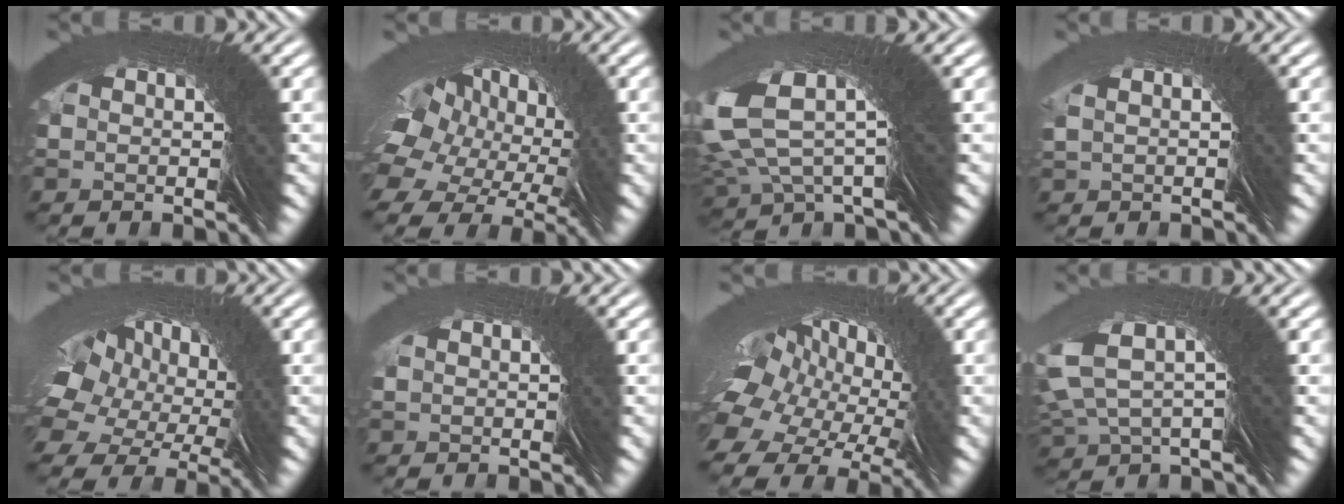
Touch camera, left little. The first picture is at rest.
{"total": 6.7, "force": [2.0, 5.1, 3.8], "torque": [-0.044, 0.006, 0.018]}
{"total": 3.3, "force": [1.7, 0.5, 2.7], "torque": [-0.074, 0.025, 0.020]}
{"total": 1.6, "force": [0.9, -1.2, -0.5], "torque": [0.010, 0.012, 0.011]}
{"total": 5.9, "force": [2.3, 4.4, 3.3], "torque": [-0.040, 0.018, 0.019]}
{"total": 0.6, "force": [0.2, -0.2, -0.6], "torque": [0.009, 0.001, 0.002]}
{"total": 7.7, "force": [2.1, 6.1, 4.3], "torque": [-0.049, 0.010, 0.016]}
{"total": 3.1, "force": [2.7, 0.3, 1.5], "torque": [-0.039, 0.028, 0.031]}